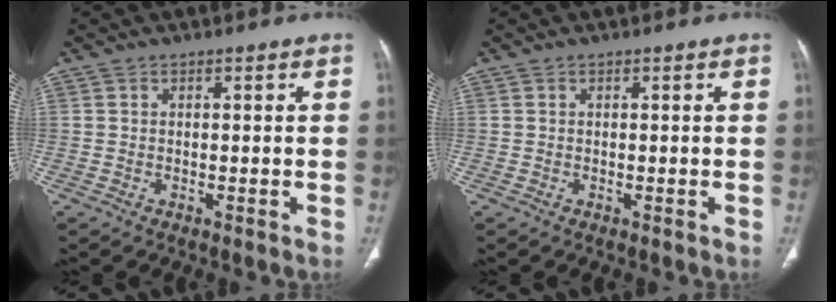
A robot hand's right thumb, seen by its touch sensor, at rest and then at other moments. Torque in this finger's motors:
{"motor_torque": [0.09, 0.09, 0.22, -0.06, 0.00]}